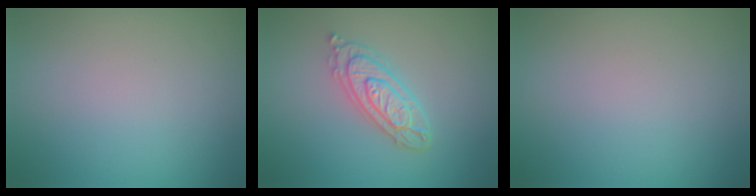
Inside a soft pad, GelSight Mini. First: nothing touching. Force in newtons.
{"total": 3.0, "press": 2.9, "slide": 0.6}
{"total": 0.0}